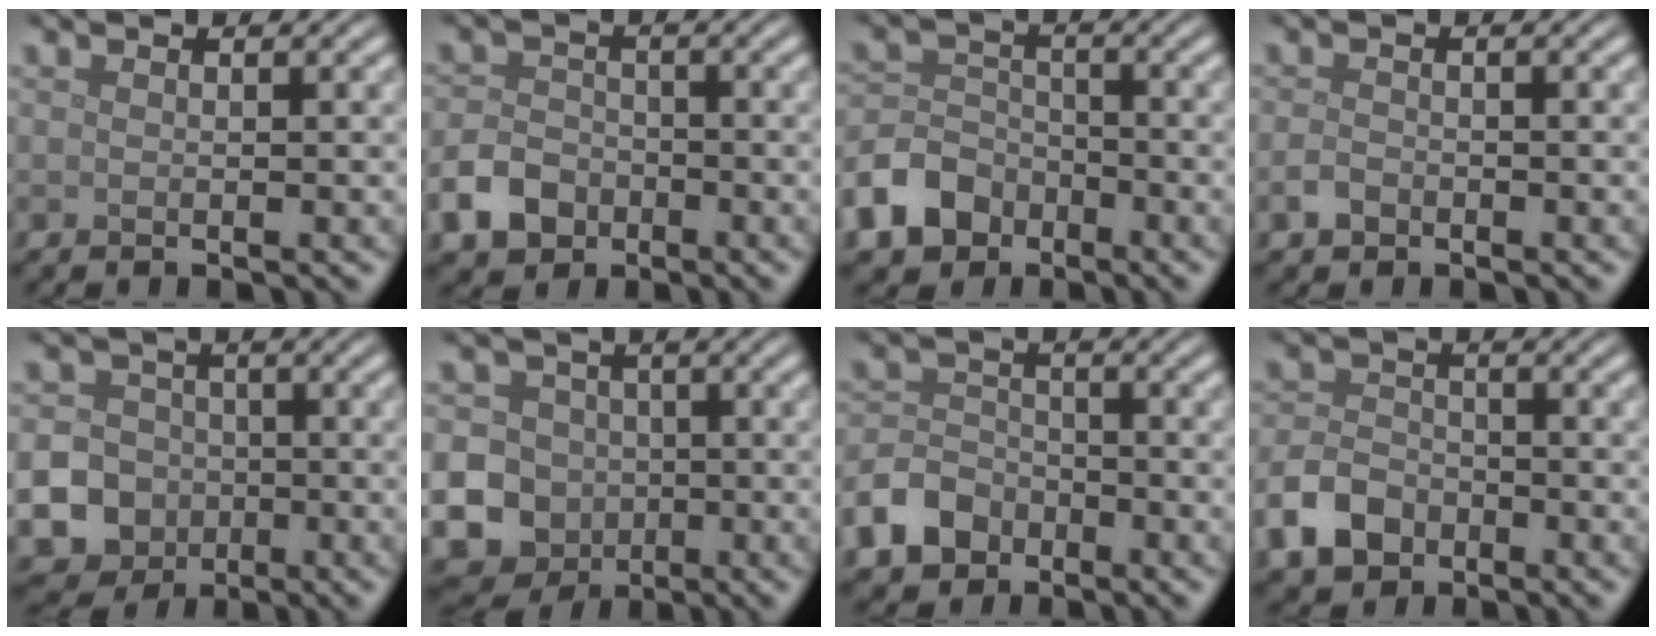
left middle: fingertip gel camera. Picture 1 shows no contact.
{"total": 3.9, "force": [-2.1, 2.9, 1.6], "torque": [-0.035, -0.002, -0.044]}
{"total": 5.6, "force": [-3.4, 4.0, 1.9], "torque": [-0.034, 0.001, -0.077]}
{"total": 1.1, "force": [-0.7, 0.7, 0.5], "torque": [-0.011, 0.000, -0.016]}
{"total": 18.8, "force": [-6.9, 17.1, 3.8], "torque": [-0.120, -0.056, -0.147]}
{"total": 16.8, "force": [-4.5, 15.5, 4.5], "torque": [-0.117, -0.025, -0.107]}
{"total": 4.5, "force": [-2.7, 3.2, 1.6], "torque": [-0.033, -0.001, -0.059]}
{"total": 4.2, "force": [-2.3, 2.9, 1.9], "torque": [-0.042, -0.001, -0.051]}